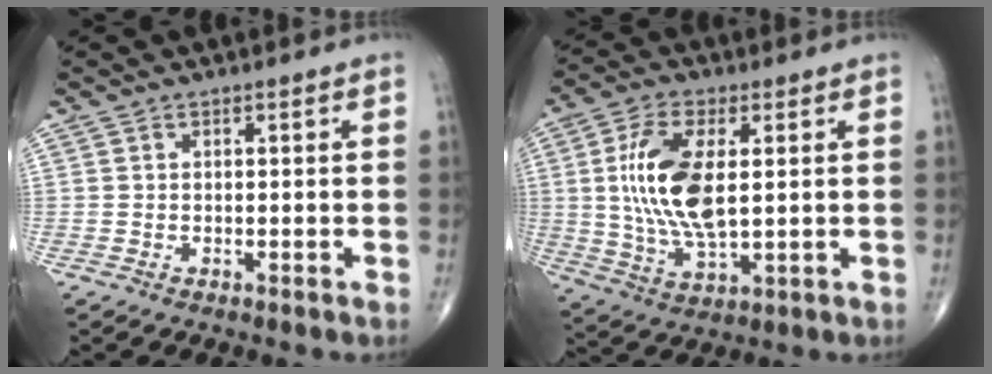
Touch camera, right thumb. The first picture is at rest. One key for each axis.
{"total": 14.3, "fx": 1.8, "fy": 6.5, "fz": 12.6, "tx": -0.253, "ty": -0.010, "tz": 0.040}